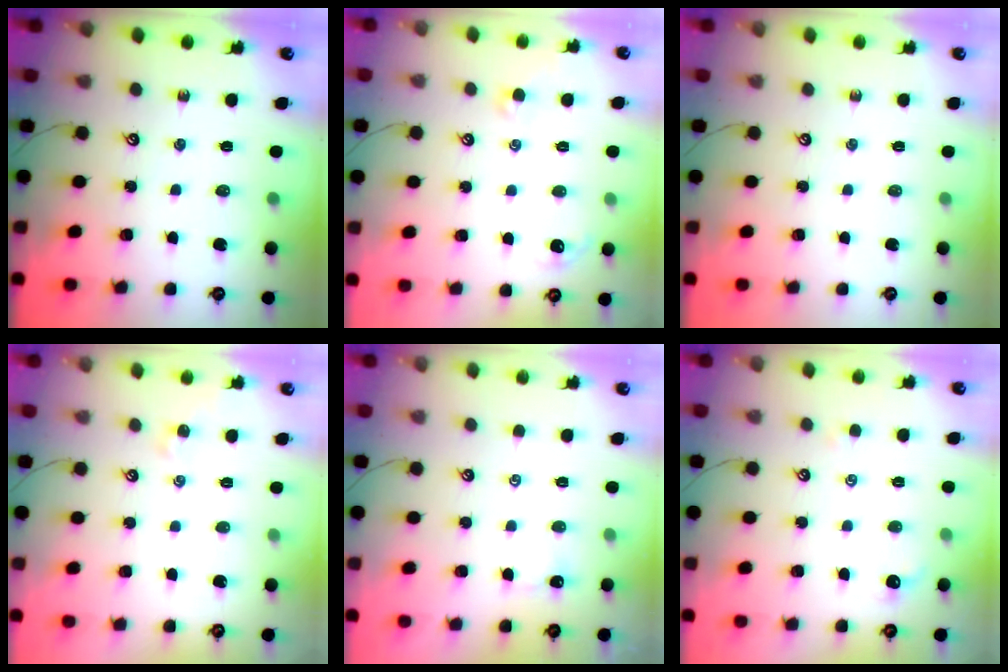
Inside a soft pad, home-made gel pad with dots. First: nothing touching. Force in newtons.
{"total": 1.4, "press": 1.2, "slide": 0.6}
{"total": 0.0}
{"total": 1.1, "press": 1.0, "slide": 0.4}
{"total": 2.0, "press": 2.0, "slide": 0.2}
{"total": 0.6, "press": 0.1, "slide": 0.6}